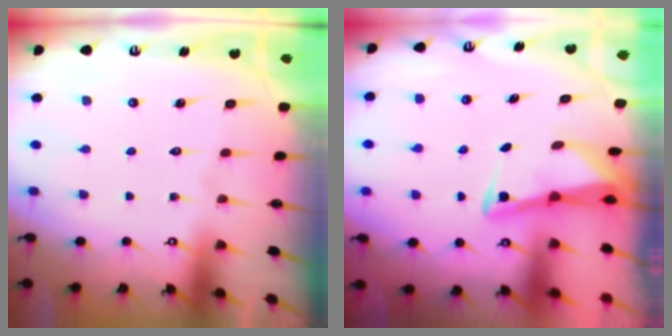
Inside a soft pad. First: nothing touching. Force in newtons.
{"total": 3.0, "press": 3.0, "slide": 0.4}